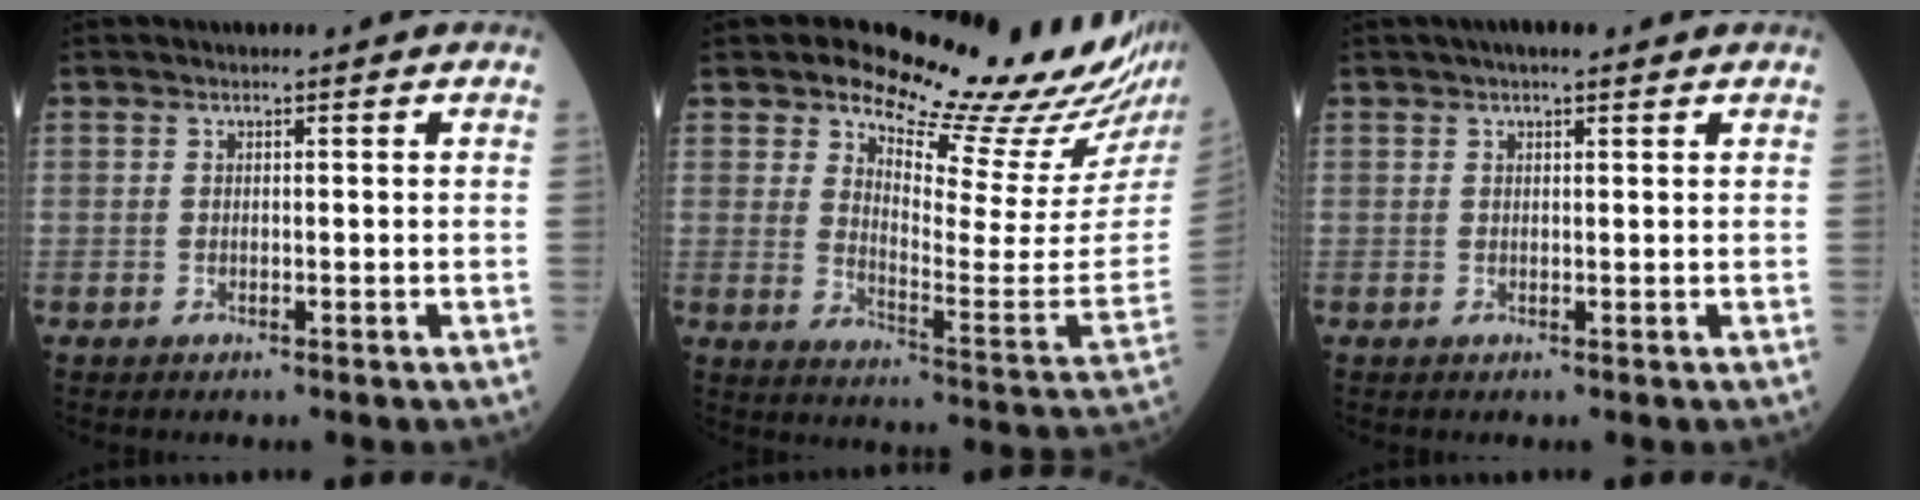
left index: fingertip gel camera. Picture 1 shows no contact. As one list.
[{"total": 18.9, "force": [16.6, 1.6, 8.9], "torque": [-0.136, -0.096, 0.210]}, {"total": 2.6, "force": [1.8, 0.6, 1.8], "torque": [-0.025, 0.013, 0.023]}]